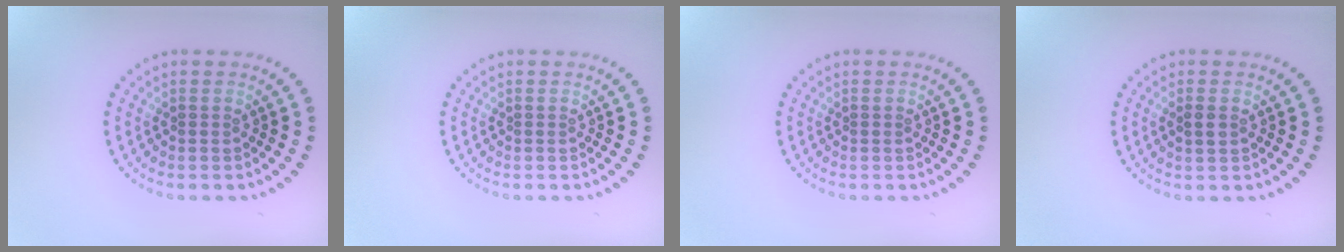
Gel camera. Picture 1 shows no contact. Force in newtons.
{"total": 0.0}
{"total": 0.0}
{"total": 1.3, "press": 1.3, "slide": 0.0}